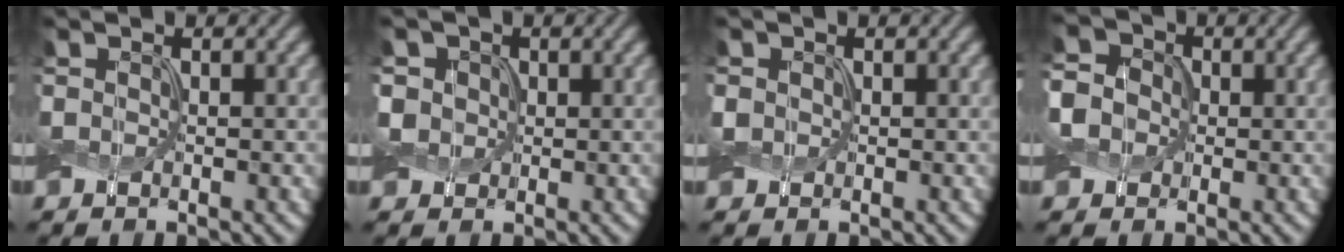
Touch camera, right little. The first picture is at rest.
{"total": 2.4, "force": [0.4, 2.2, 0.8], "torque": [-0.025, 0.002, 0.010]}
{"total": 0.8, "force": [0.1, 0.7, 0.2], "torque": [-0.004, 0.002, 0.003]}
{"total": 4.7, "force": [0.2, 4.3, 1.9], "torque": [-0.049, 0.024, -0.014]}